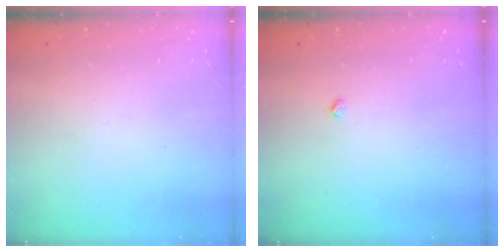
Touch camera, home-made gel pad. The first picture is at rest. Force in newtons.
{"total": 2.5, "press": 2.4, "slide": 0.5}